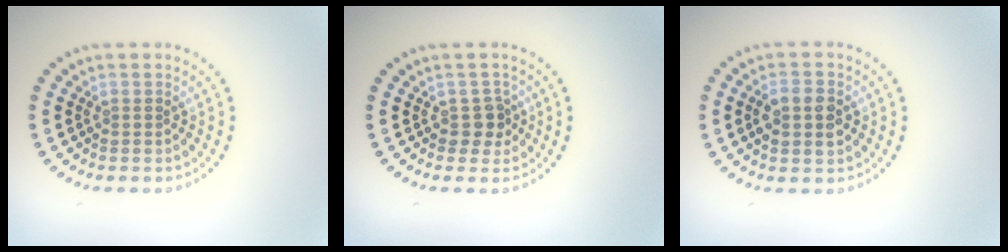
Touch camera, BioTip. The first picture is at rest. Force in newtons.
{"total": 1.7, "press": 1.5, "slide": 0.8}
{"total": 3.1, "press": 3.1, "slide": 0.2}